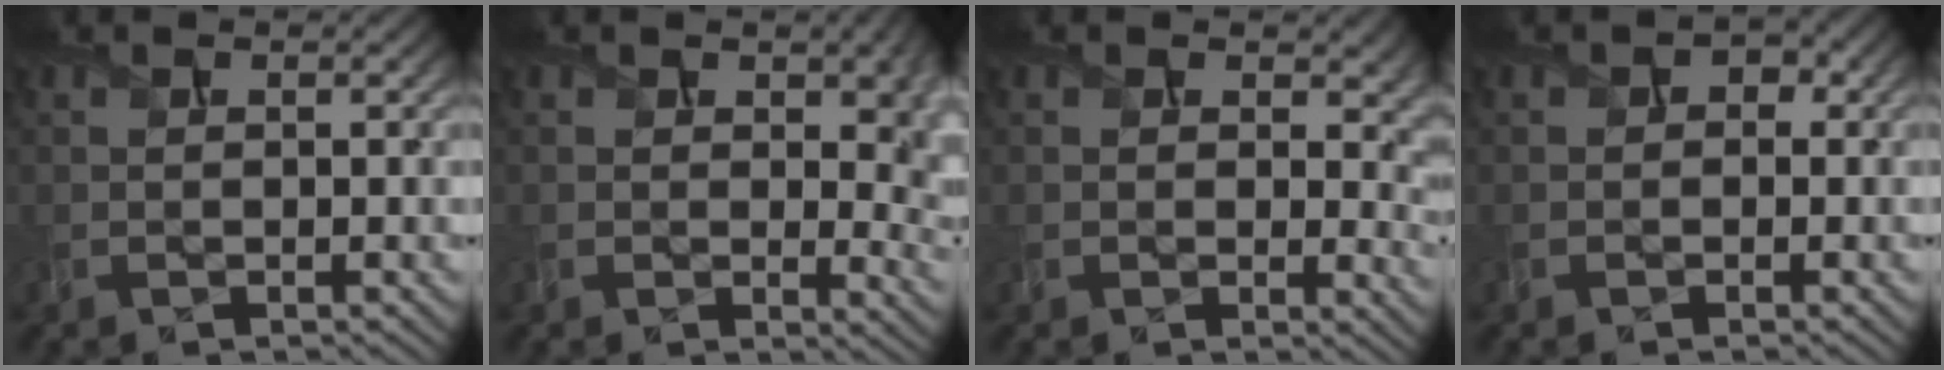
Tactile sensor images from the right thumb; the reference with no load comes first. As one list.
[{"total": 8.6, "force": [1.5, 5.6, 6.3], "torque": [-0.087, -0.026, 0.034]}, {"total": 7.6, "force": [2.1, 5.1, 5.2], "torque": [-0.075, -0.025, 0.045]}, {"total": 2.0, "force": [0.1, 1.7, 1.0], "torque": [-0.010, -0.003, 0.001]}]